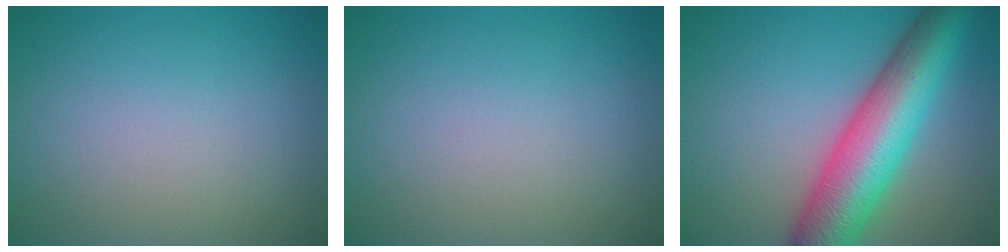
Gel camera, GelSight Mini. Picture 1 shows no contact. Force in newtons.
{"total": 0.0}
{"total": 10.6, "press": 10.6, "slide": 0.4}